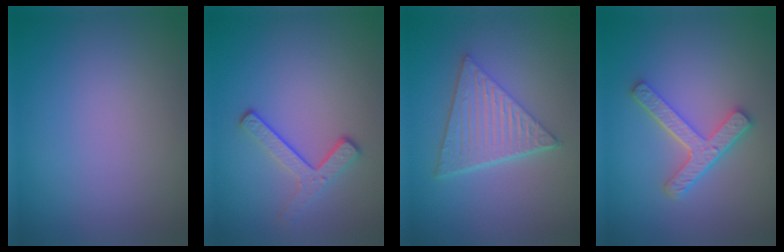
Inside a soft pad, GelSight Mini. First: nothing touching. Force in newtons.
{"total": 3.0, "press": 2.2, "slide": 2.0}
{"total": 6.2, "press": 4.4, "slide": 4.4}
{"total": 4.4, "press": 3.4, "slide": 2.9}